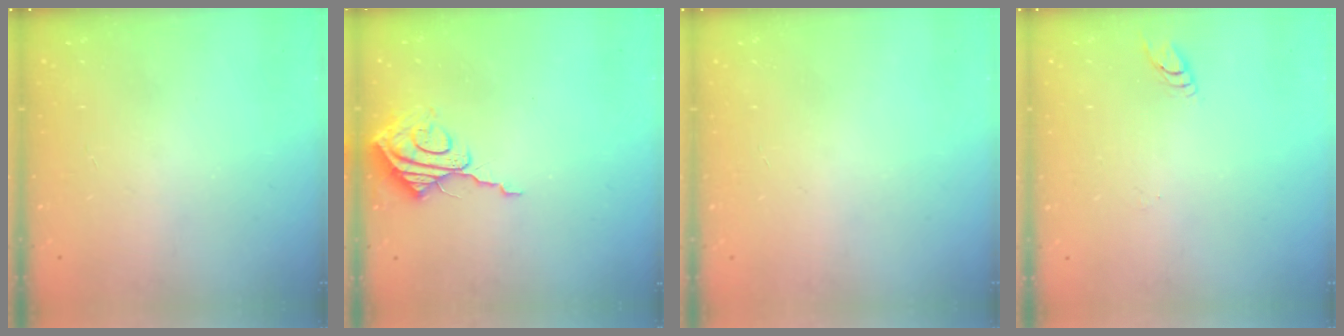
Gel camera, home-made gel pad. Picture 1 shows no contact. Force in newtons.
{"total": 9.1, "press": 9.1, "slide": 0.7}
{"total": 0.0}
{"total": 3.6, "press": 3.6, "slide": 0.3}